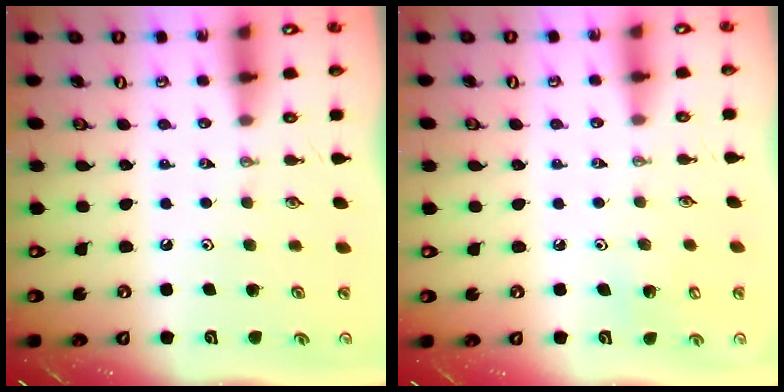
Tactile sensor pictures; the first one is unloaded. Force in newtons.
{"total": 5.2, "press": 5.2, "slide": 0.4}